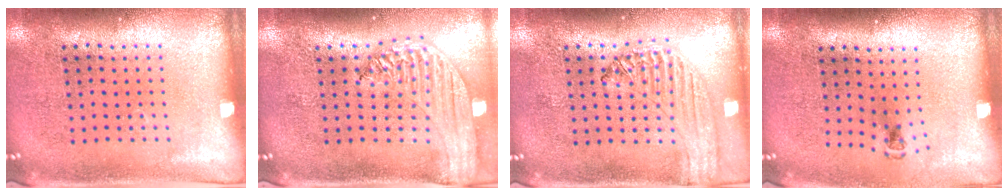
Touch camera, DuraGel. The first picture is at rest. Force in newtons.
{"total": 2.0, "press": 1.9, "slide": 0.7}
{"total": 1.2, "press": 1.2, "slide": 0.1}
{"total": 0.5, "press": 0.4, "slide": 0.3}